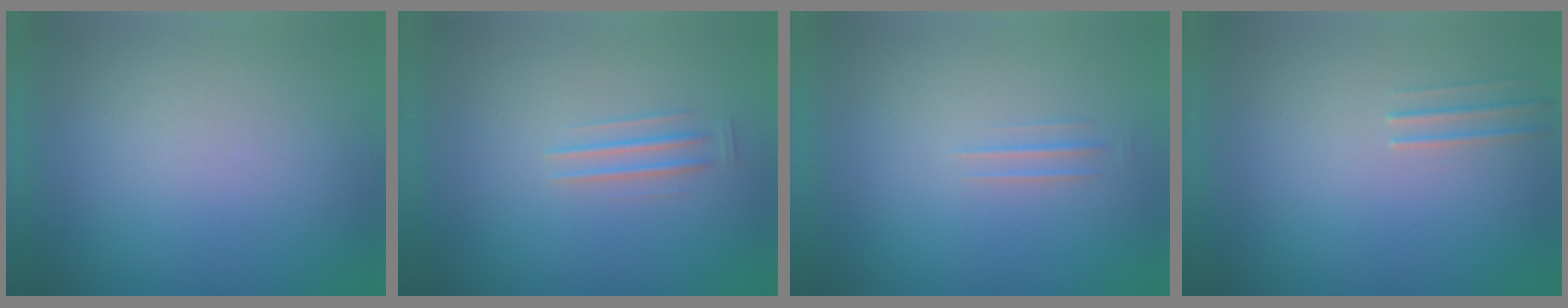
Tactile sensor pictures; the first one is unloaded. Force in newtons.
{"total": 1.3}
{"total": 1.2}
{"total": 1.3}